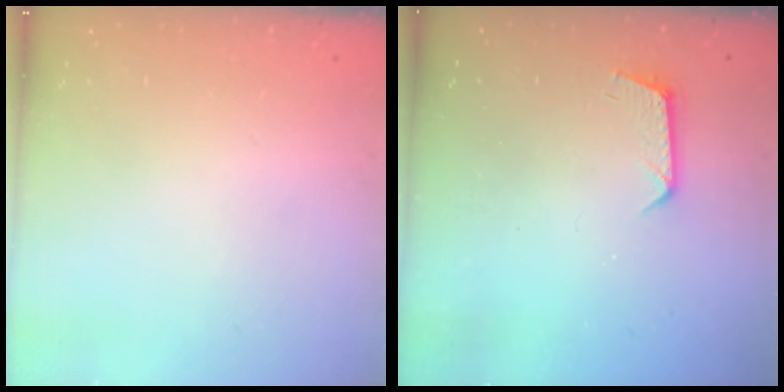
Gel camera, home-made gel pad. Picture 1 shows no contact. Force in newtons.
{"total": 6.7, "press": 6.7, "slide": 0.5}